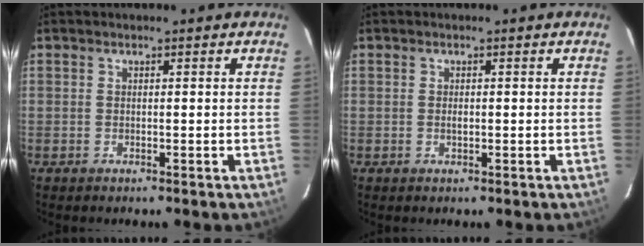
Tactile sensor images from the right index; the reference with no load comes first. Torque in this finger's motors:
{"motor_torque": [0.34, 0.06, 0.12, 0.03]}